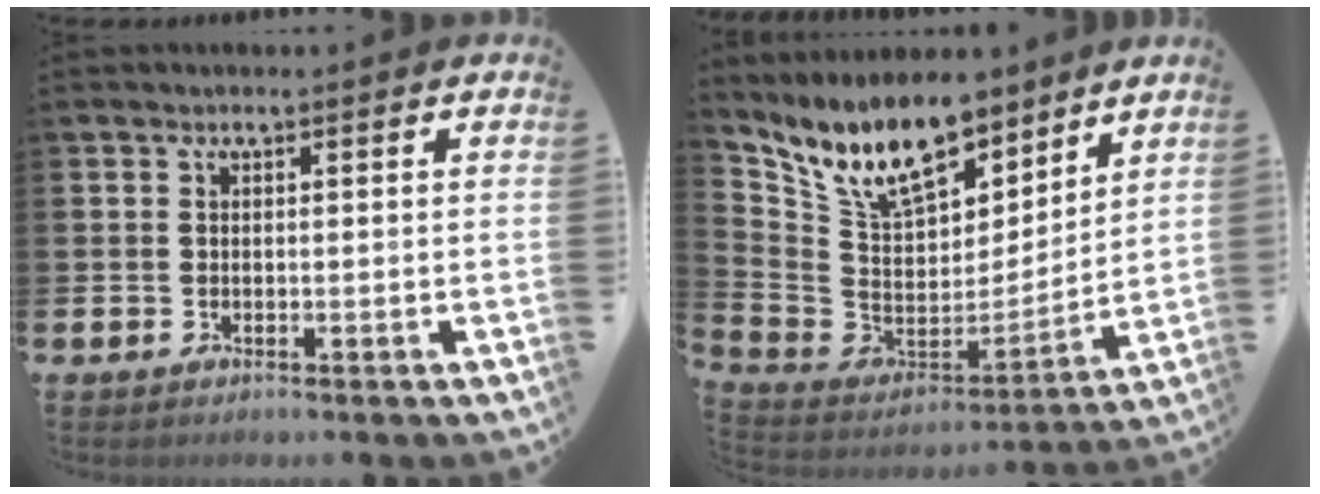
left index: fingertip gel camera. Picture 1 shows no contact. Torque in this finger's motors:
{"motor_torque": [1.25, -0.89, 1.05, 0.21]}